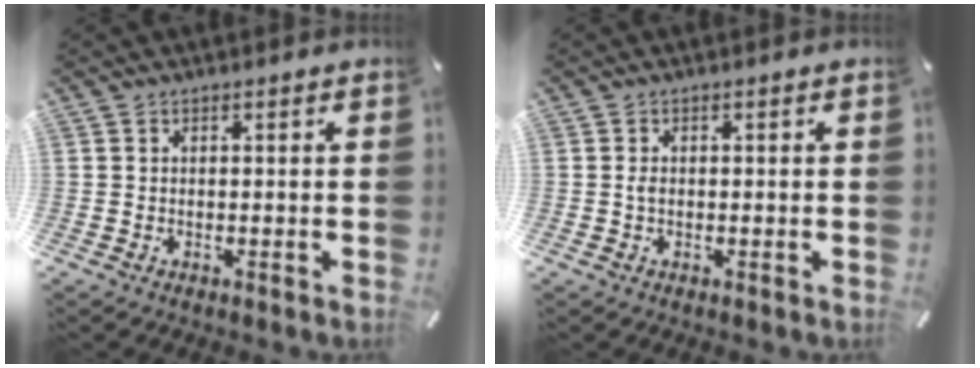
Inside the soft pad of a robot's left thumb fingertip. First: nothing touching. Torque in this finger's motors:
{"motor_torque": [0.32, 0.31, 0.43, 0.09, 0.01]}